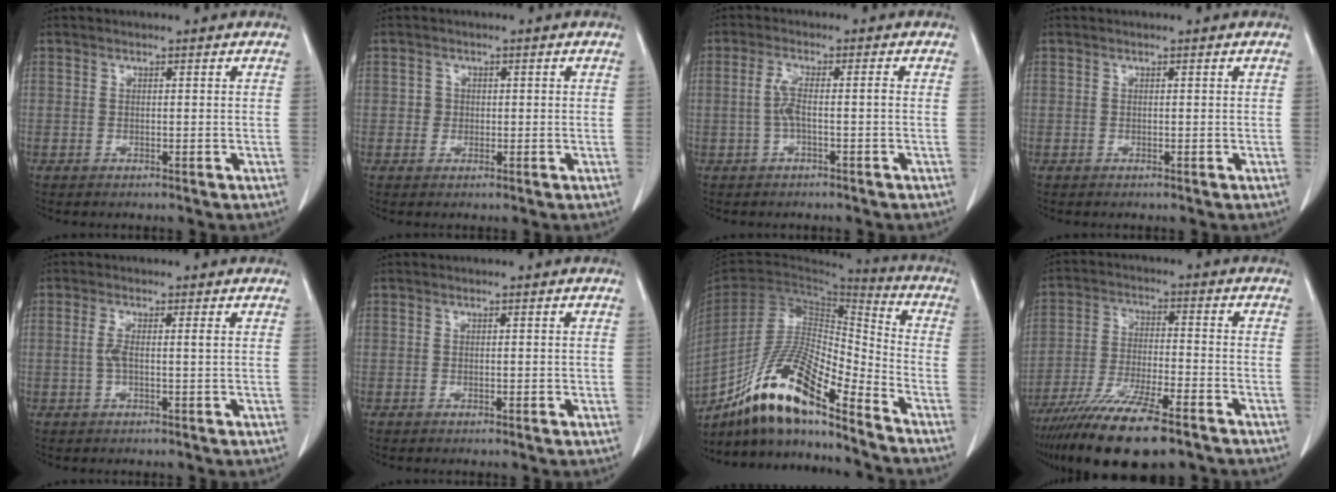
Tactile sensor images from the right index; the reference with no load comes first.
{"total": 1.6, "force": [0.0, 1.5, 0.4], "torque": [-0.003, 0.005, 0.000]}
{"total": 3.5, "force": [-0.7, 0.4, 3.4], "torque": [-0.074, 0.010, -0.012]}
{"total": 0.0}
{"total": 2.4, "force": [0.1, 0.2, 2.4], "torque": [-0.054, 0.005, 0.002]}
{"total": 0.7, "force": [-0.1, 0.3, 0.6], "torque": [-0.011, 0.000, 0.000]}
{"total": 17.4, "force": [-12.9, 2.5, 11.4], "torque": [-0.216, -0.002, -0.236]}
{"total": 15.8, "force": [-11.4, 2.5, 10.7], "torque": [-0.200, -0.040, -0.196]}